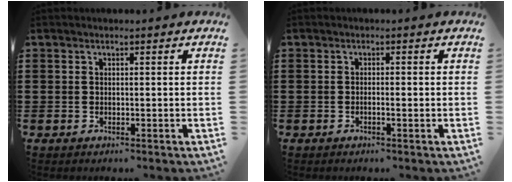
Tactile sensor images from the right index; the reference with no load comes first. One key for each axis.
{"total": 0.7, "fx": -0.4, "fy": 0.0, "fz": 0.6, "tx": -0.011, "ty": -0.002, "tz": -0.007}